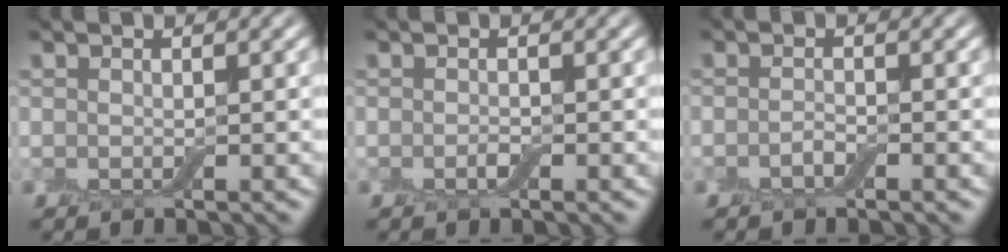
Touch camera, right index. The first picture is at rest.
{"total": 0.8, "force": [-0.4, 0.3, 0.6], "torque": [-0.015, -0.001, -0.007]}
{"total": 1.0, "force": [-0.6, 0.3, 0.7], "torque": [-0.017, 0.001, -0.012]}